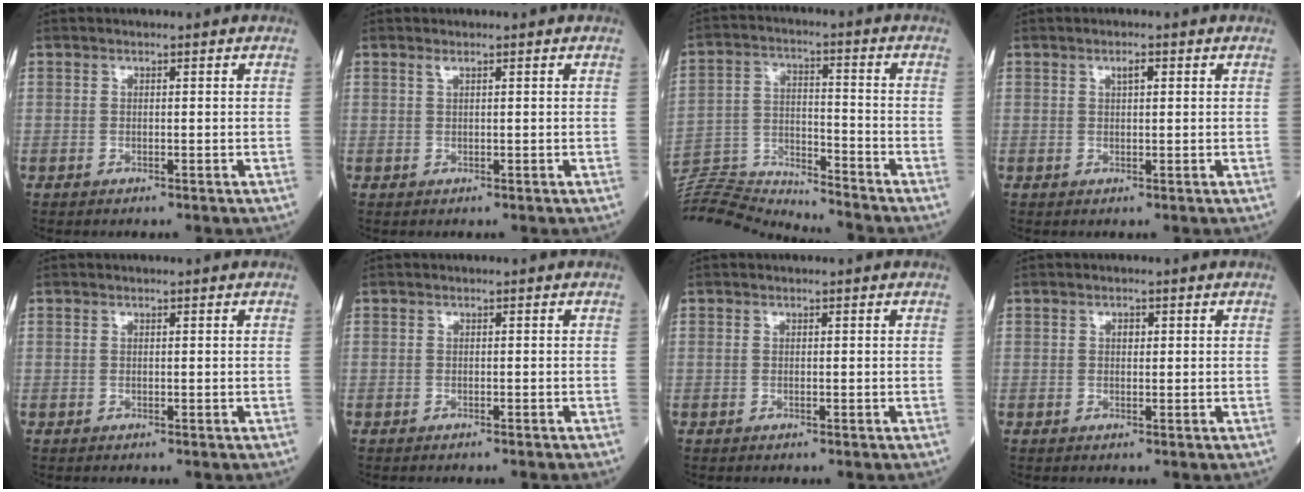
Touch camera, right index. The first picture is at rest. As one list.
[{"total": 0.6, "force": [0.4, 0.0, 0.5], "torque": [-0.015, 0.003, 0.011]}, {"total": 15.8, "force": [-15.7, -1.0, 2.0], "torque": [-0.045, 0.017, -0.266]}, {"total": 1.3, "force": [0.6, 0.4, 1.1], "torque": [-0.020, 0.001, 0.009]}, {"total": 0.0}, {"total": 1.2, "force": [-1.0, -0.2, 0.5], "torque": [-0.008, 0.001, -0.013]}, {"total": 0.0}, {"total": 1.0, "force": [0.2, 0.6, 0.7], "torque": [-0.011, 0.002, 0.002]}]